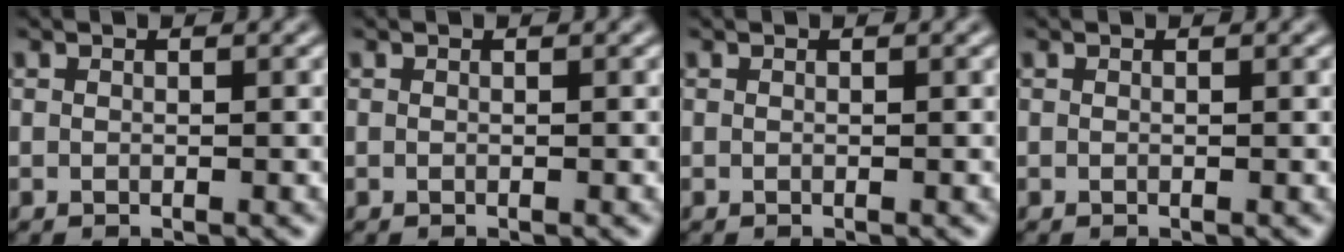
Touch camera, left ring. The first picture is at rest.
{"total": 0.0}
{"total": 0.0}
{"total": 0.0}